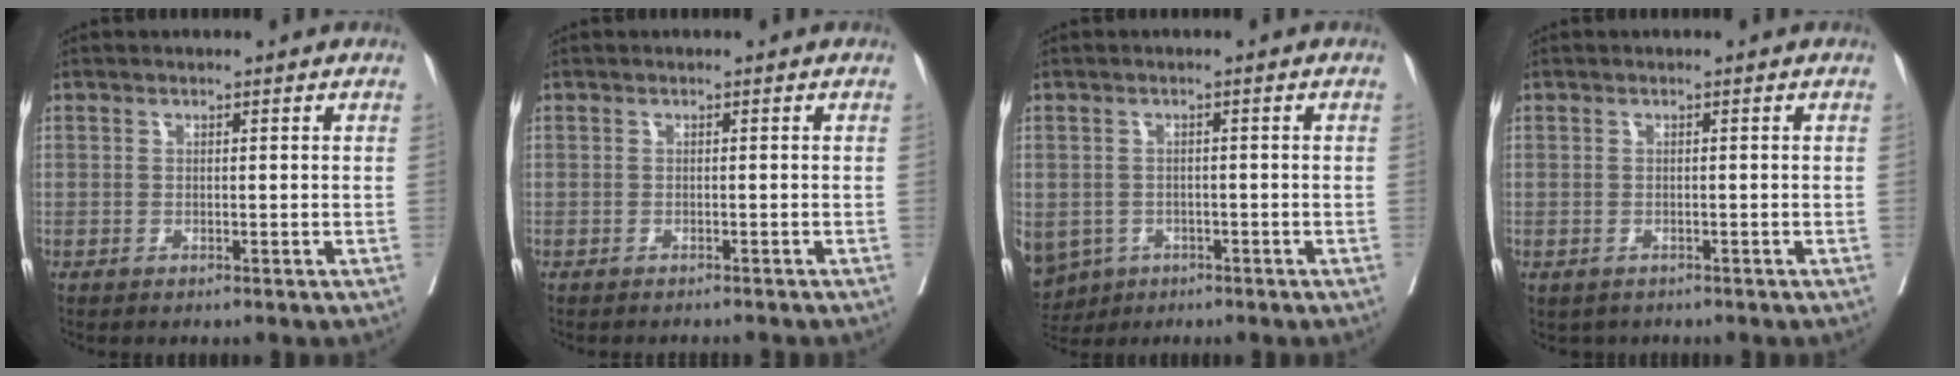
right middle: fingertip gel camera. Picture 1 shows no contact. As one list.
[{"total": 3.1, "force": [-3.0, 0.2, 0.8], "torque": [-0.008, -0.007, -0.036]}, {"total": 11.6, "force": [-5.3, 9.5, 4.0], "torque": [-0.128, -0.009, -0.066]}, {"total": 1.7, "force": [-1.2, 1.1, 0.3], "torque": [-0.006, -0.001, -0.015]}]